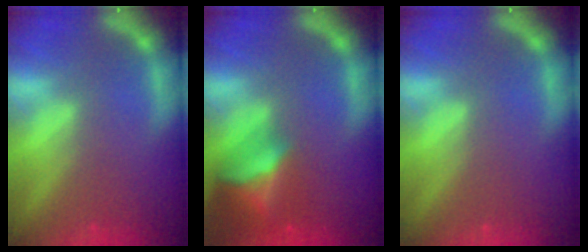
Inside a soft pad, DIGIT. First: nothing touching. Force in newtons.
{"total": 7.0}
{"total": 0.0}